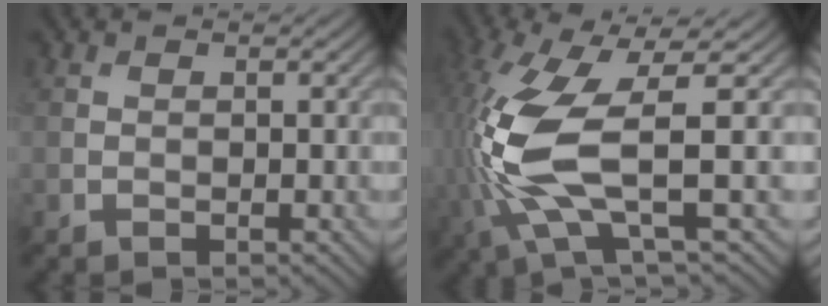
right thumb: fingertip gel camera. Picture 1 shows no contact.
{"total": 12.6, "force": [-1.5, 3.8, 12.0], "torque": [-0.288, -0.014, -0.027]}